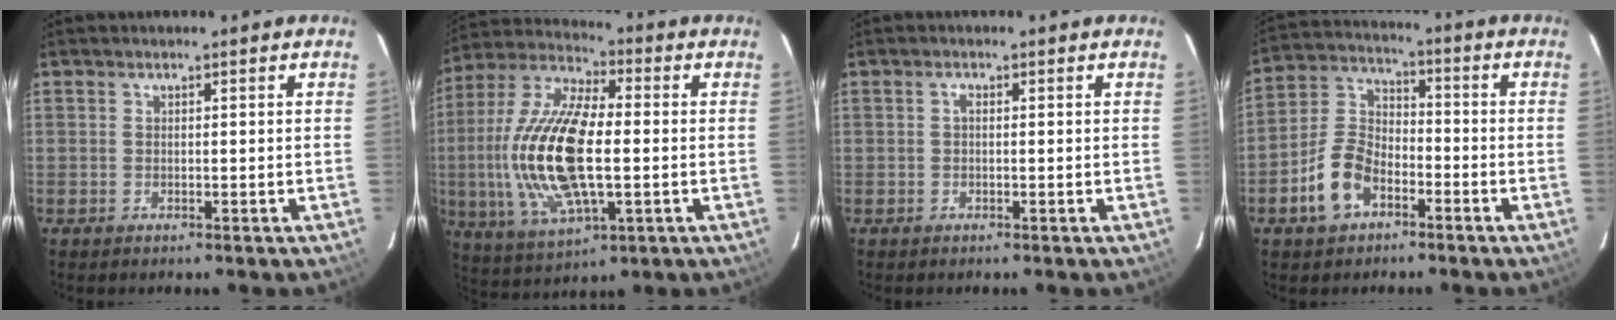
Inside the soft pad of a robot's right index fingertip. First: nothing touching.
{"total": 20.6, "force": [-1.5, 8.1, 18.9], "torque": [-0.391, -0.004, -0.027]}
{"total": 0.7, "force": [0.0, 0.4, 0.6], "torque": [-0.011, 0.005, -0.002]}
{"total": 10.0, "force": [-5.3, 6.1, 5.9], "torque": [-0.127, 0.023, -0.098]}